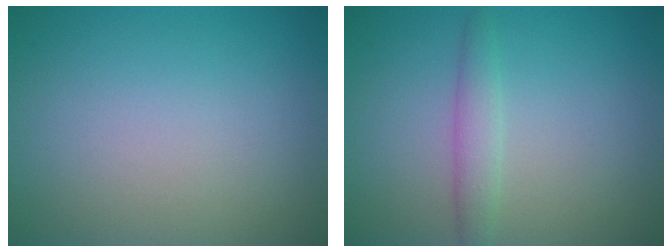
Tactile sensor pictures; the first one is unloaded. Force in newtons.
{"total": 1.9, "press": 1.9, "slide": 0.1}